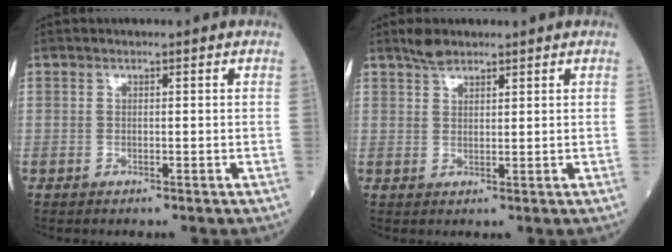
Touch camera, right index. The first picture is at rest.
{"total": 2.7, "force": [2.3, 1.0, 1.0], "torque": [-0.023, 0.007, 0.042]}